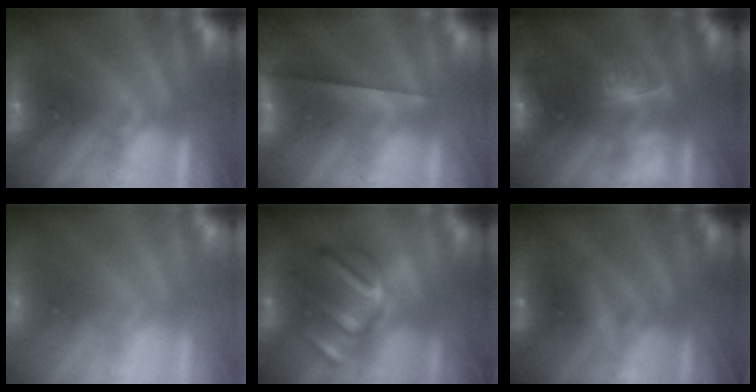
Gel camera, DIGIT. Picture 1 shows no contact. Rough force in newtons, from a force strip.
{"total": 2.3}
{"total": 2.6}
{"total": 8.5}
{"total": 2.8}
{"total": 2.6}